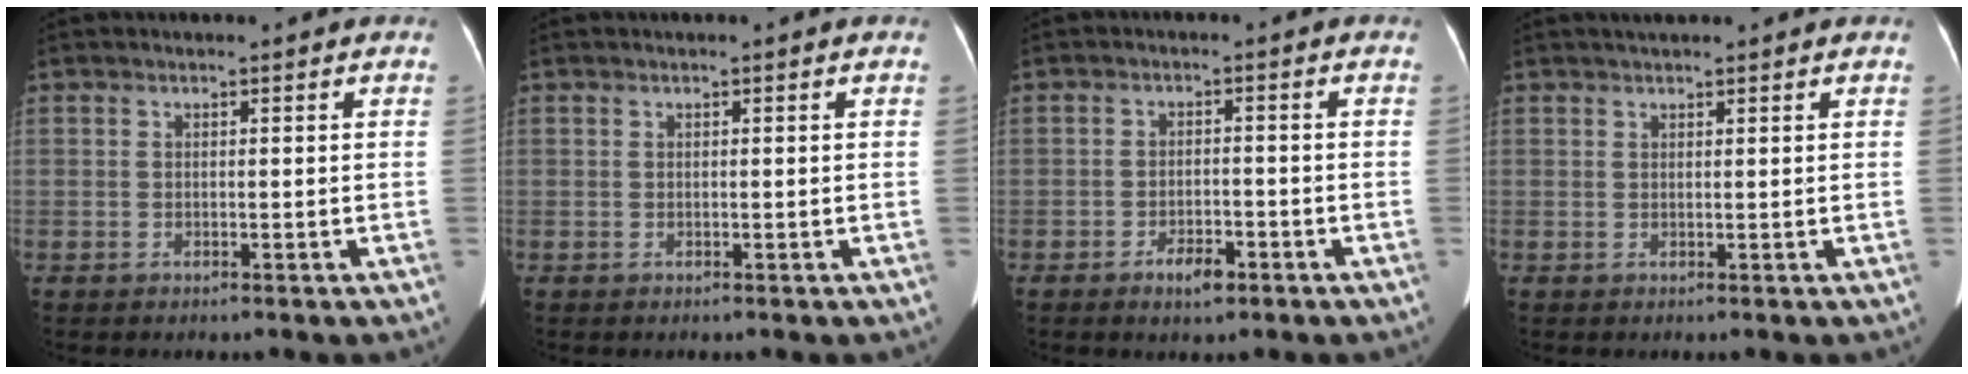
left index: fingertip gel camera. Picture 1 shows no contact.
{"total": 0.0}
{"total": 3.2, "force": [-2.1, 1.3, 2.1], "torque": [-0.037, 0.001, -0.032]}
{"total": 3.2, "force": [2.8, 0.4, 1.6], "torque": [-0.018, 0.026, 0.041]}